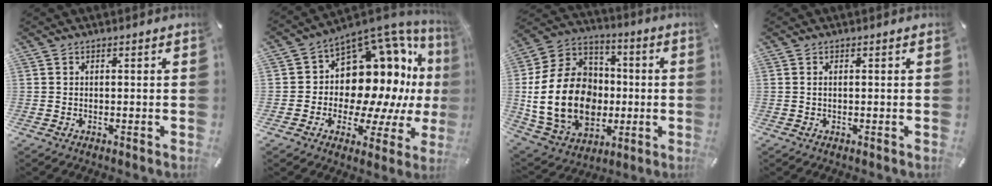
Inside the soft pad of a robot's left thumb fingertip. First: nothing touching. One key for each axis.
{"total": 17.2, "fx": 4.1, "fy": 12.4, "fz": 11.1, "tx": -0.160, "ty": -0.078, "tz": 0.085}
{"total": 24.3, "fx": -2.8, "fy": 18.8, "fz": 15.2, "tx": -0.313, "ty": 0.023, "tz": -0.030}
{"total": 0.7, "fx": 0.1, "fy": 0.3, "fz": 0.7, "tx": -0.015, "ty": 0.001, "tz": 0.001}